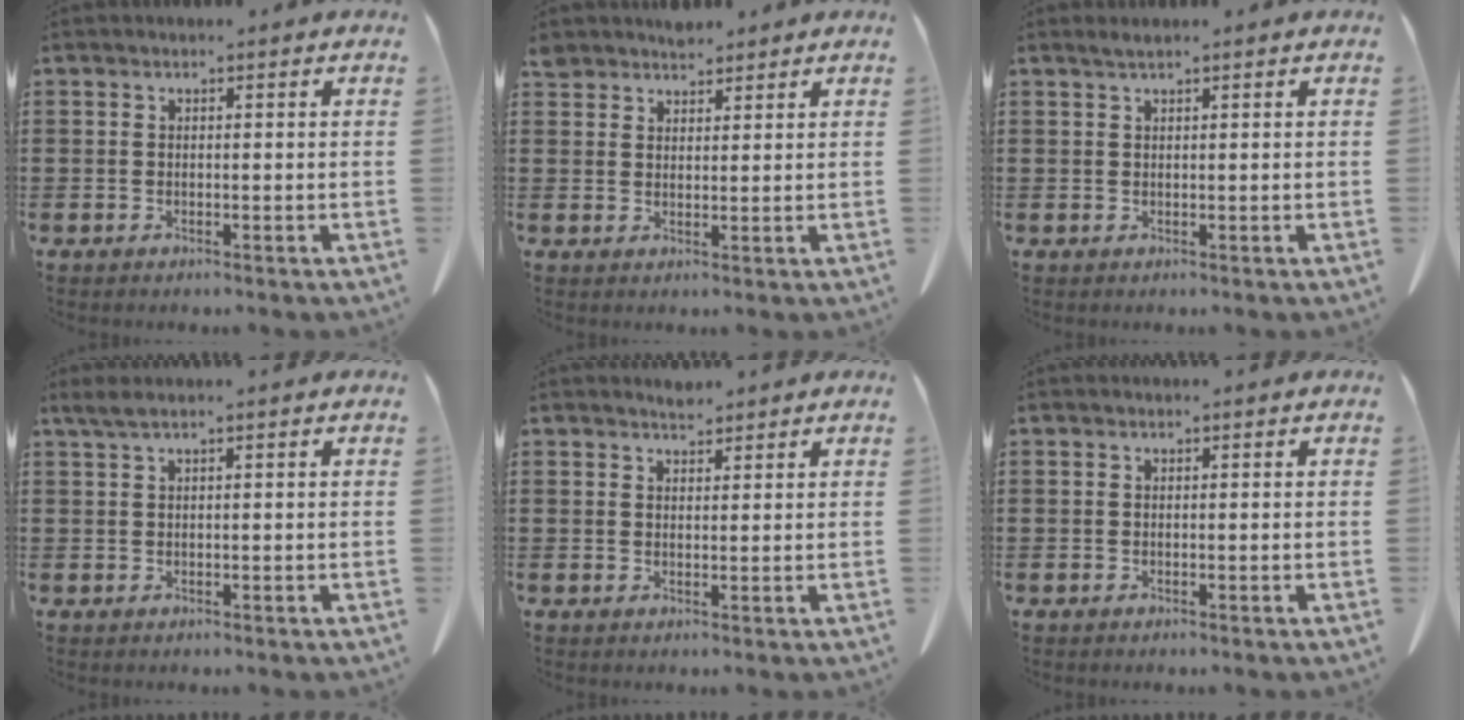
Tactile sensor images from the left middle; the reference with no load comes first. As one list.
[{"total": 2.4, "force": [2.3, 0.7, 0.1], "torque": [-0.009, 0.000, 0.046]}, {"total": 1.0, "force": [0.7, 0.0, 0.7], "torque": [-0.015, -0.002, 0.014]}, {"total": 1.3, "force": [0.7, -0.1, 1.1], "torque": [-0.023, -0.004, 0.015]}, {"total": 1.8, "force": [1.8, 0.3, 0.3], "torque": [-0.010, 0.000, 0.035]}, {"total": 0.0}]